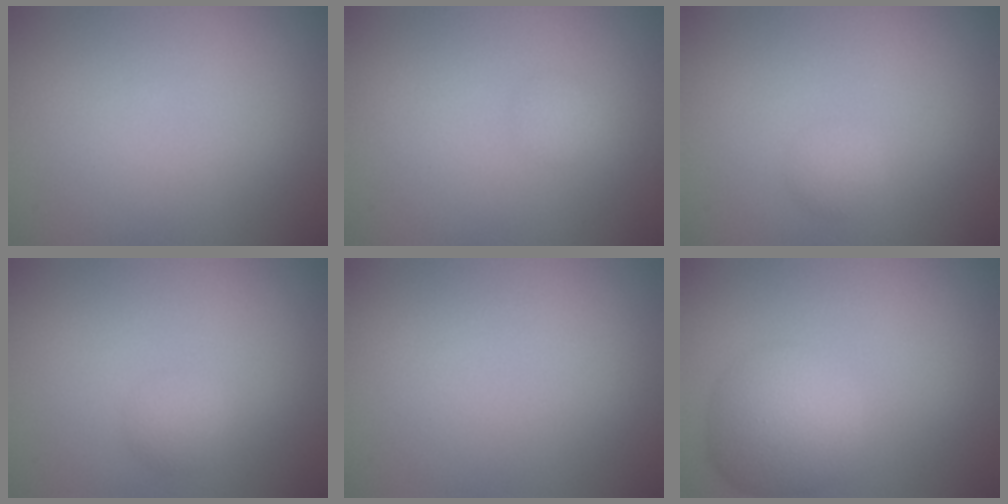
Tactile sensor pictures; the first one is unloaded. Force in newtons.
{"total": 1.0, "press": 1.0, "slide": 0.1}
{"total": 1.1, "press": 1.1, "slide": 0.1}
{"total": 1.3, "press": 1.3, "slide": 0.0}
{"total": 0.0}
{"total": 5.4, "press": 5.4, "slide": 0.2}